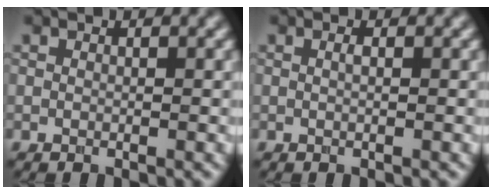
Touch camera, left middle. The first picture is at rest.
{"total": 0.5, "force": [0.0, 0.1, 0.5], "torque": [-0.012, 0.003, 0.001]}